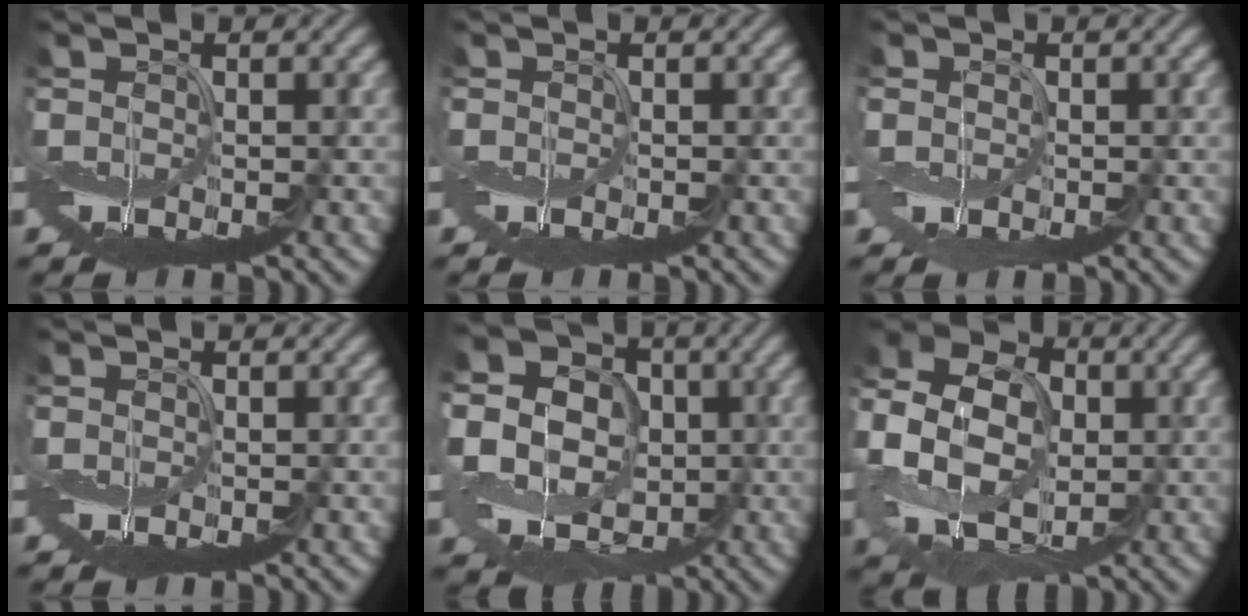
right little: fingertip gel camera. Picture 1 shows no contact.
{"total": 0.8, "force": [-0.4, 0.6, 0.2], "torque": [-0.007, -0.008, -0.007]}
{"total": 1.8, "force": [0.2, 1.7, 0.6], "torque": [-0.013, -0.002, 0.005]}
{"total": 0.0}
{"total": 13.2, "force": [0.5, 11.2, 7.0], "torque": [-0.168, 0.006, 0.004]}
{"total": 12.3, "force": [0.0, 9.6, 7.8], "torque": [-0.185, 0.006, -0.006]}